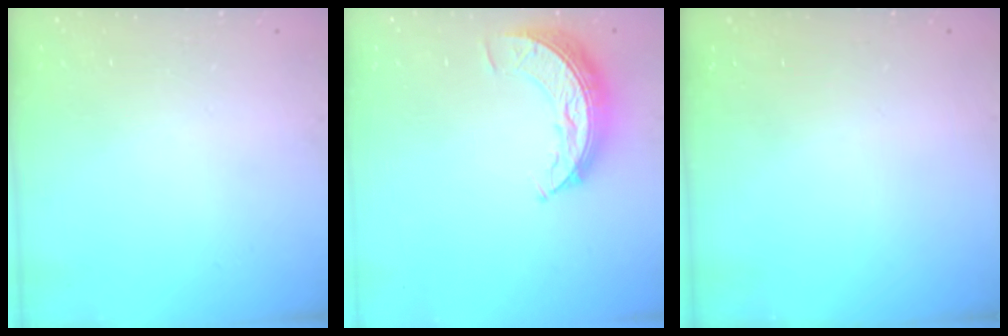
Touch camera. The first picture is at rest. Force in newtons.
{"total": 8.7, "press": 8.7, "slide": 0.6}
{"total": 0.0}